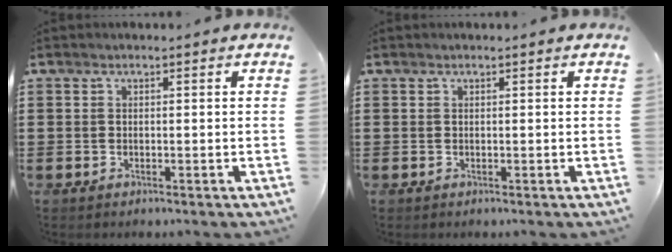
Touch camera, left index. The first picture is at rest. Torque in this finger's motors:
{"motor_torque": [0.05, 0.01, 0.01, -0.01]}